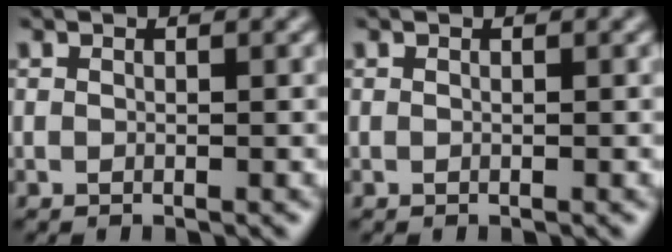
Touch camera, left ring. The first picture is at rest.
{"total": 0.0}